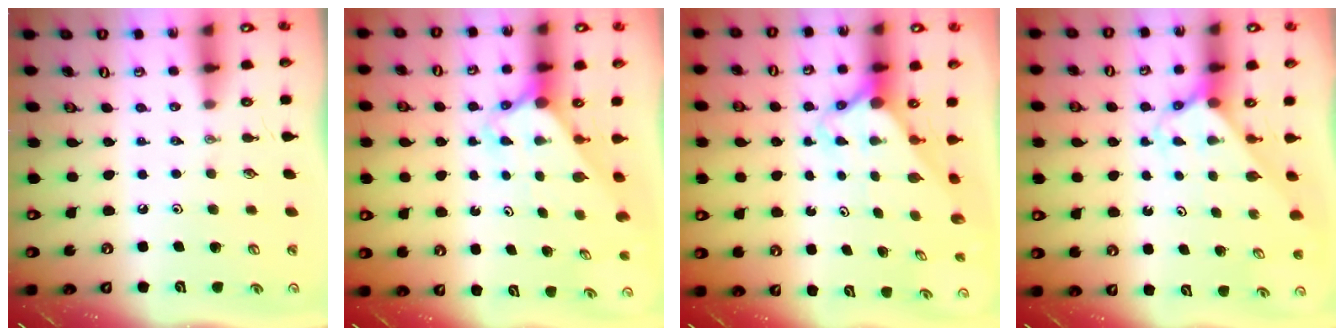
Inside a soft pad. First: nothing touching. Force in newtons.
{"total": 2.7, "press": 2.7, "slide": 0.0}
{"total": 2.8, "press": 2.8, "slide": 0.2}
{"total": 2.4, "press": 2.4, "slide": 0.2}